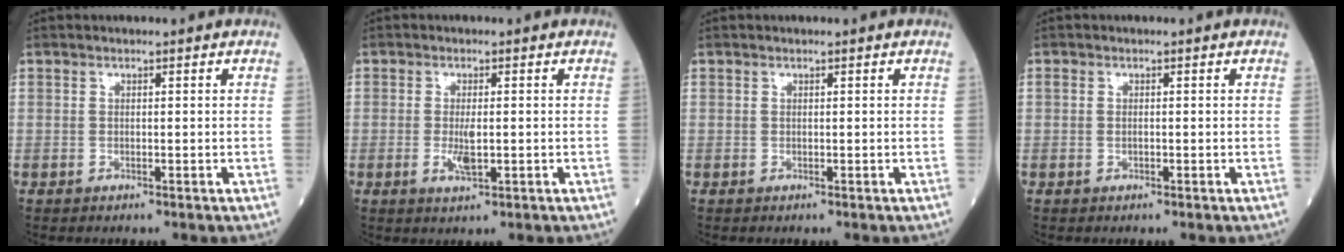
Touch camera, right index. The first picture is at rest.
{"total": 3.3, "force": [-0.5, 0.8, 3.1], "torque": [-0.065, -0.005, -0.008]}
{"total": 0.0}
{"total": 0.9, "force": [-0.1, 0.6, 0.6], "torque": [-0.016, 0.004, -0.001]}